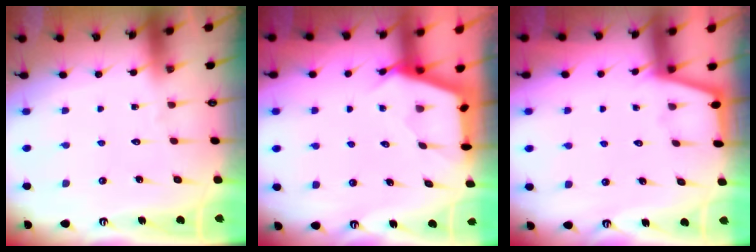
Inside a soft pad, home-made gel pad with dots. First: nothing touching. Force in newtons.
{"total": 2.5, "press": 2.5, "slide": 0.4}
{"total": 1.2, "press": 1.1, "slide": 0.3}